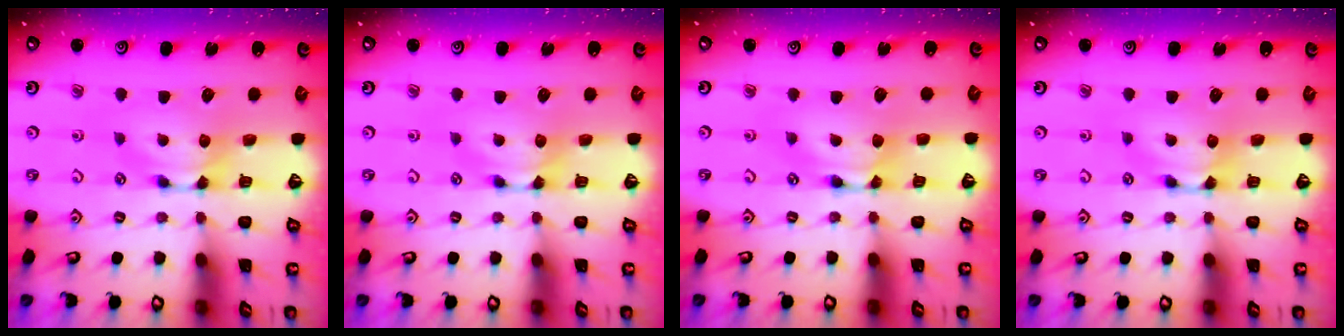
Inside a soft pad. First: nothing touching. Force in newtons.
{"total": 0.0}
{"total": 1.9, "press": 1.9, "slide": 0.2}
{"total": 0.6, "press": 0.1, "slide": 0.6}